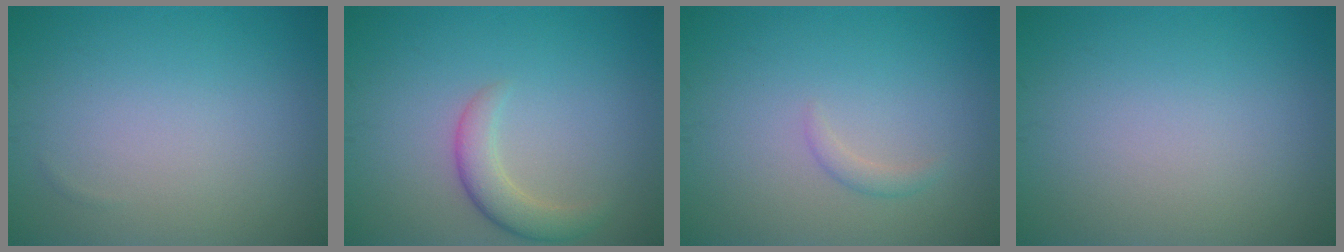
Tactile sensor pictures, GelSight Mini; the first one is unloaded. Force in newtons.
{"total": 2.8, "press": 2.7, "slide": 0.3}
{"total": 1.0, "press": 1.0, "slide": 0.1}
{"total": 0.0}